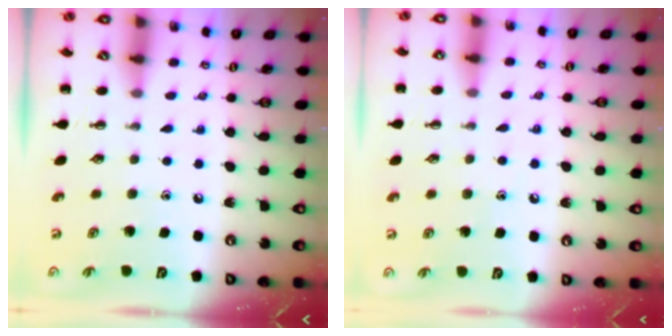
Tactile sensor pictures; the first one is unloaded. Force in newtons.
{"total": 5.1, "press": 4.8, "slide": 1.5}